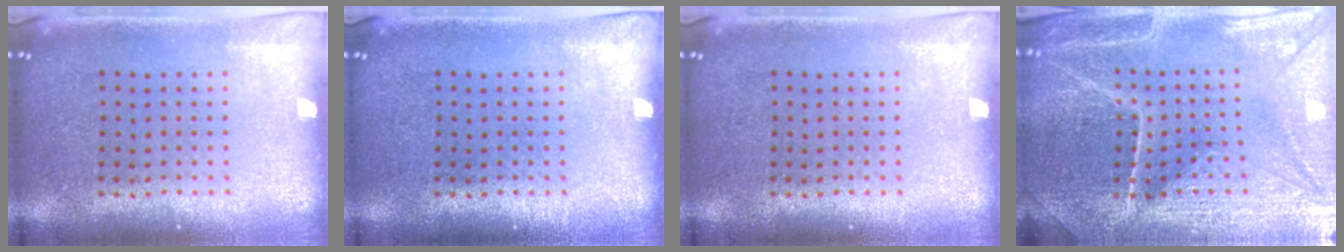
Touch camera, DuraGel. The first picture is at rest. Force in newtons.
{"total": 0.0}
{"total": 0.0}
{"total": 4.9, "press": 4.6, "slide": 1.6}